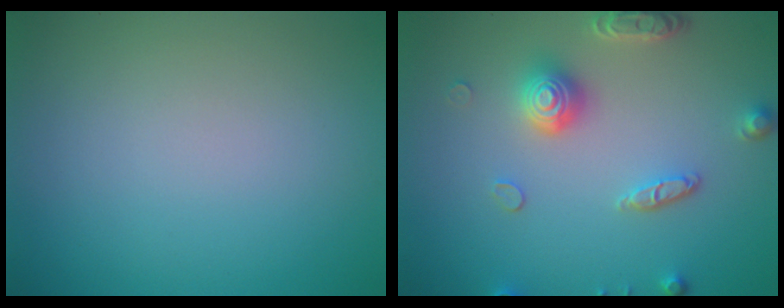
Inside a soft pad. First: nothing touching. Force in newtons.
{"total": 4.1, "press": 3.5, "slide": 2.0}